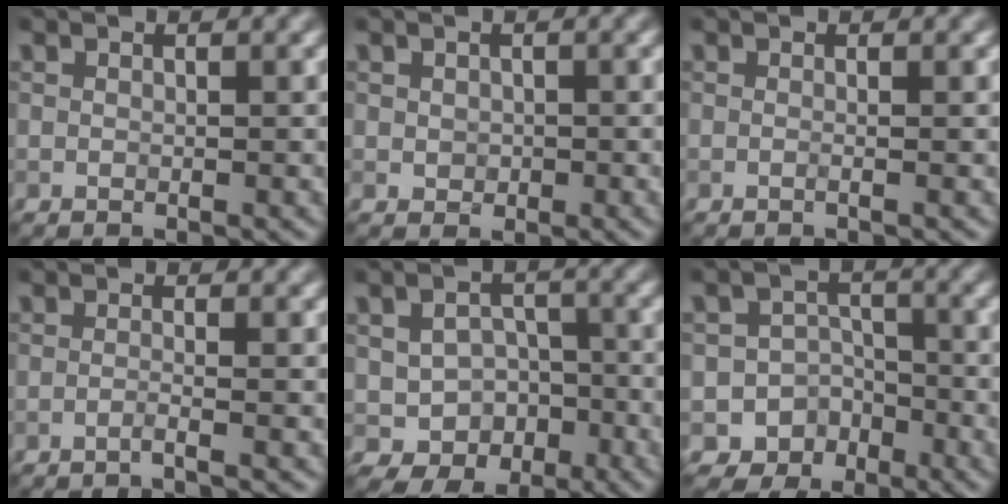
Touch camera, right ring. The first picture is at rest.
{"total": 1.2, "force": [0.1, 1.1, 0.4], "torque": [-0.007, -0.002, -0.003]}
{"total": 0.5, "force": [0.0, 0.1, 0.5], "torque": [-0.009, -0.011, -0.008]}
{"total": 1.0, "force": [-0.6, 0.1, 0.8], "torque": [-0.009, -0.001, -0.021]}
{"total": 4.7, "force": [-1.6, 3.6, 2.5], "torque": [-0.037, -0.007, -0.018]}
{"total": 6.8, "force": [-4.0, 5.4, 0.4], "torque": [0.026, -0.009, -0.076]}